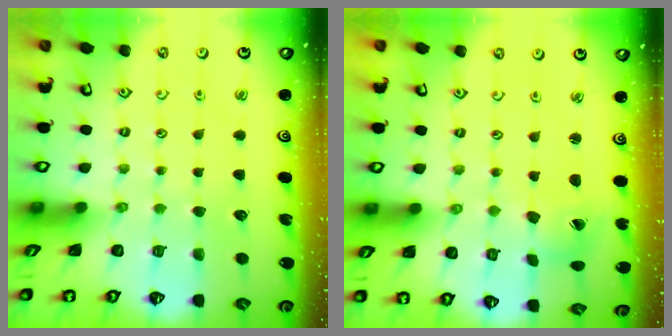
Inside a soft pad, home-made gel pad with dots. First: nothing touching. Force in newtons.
{"total": 3.6, "press": 3.6, "slide": 0.5}